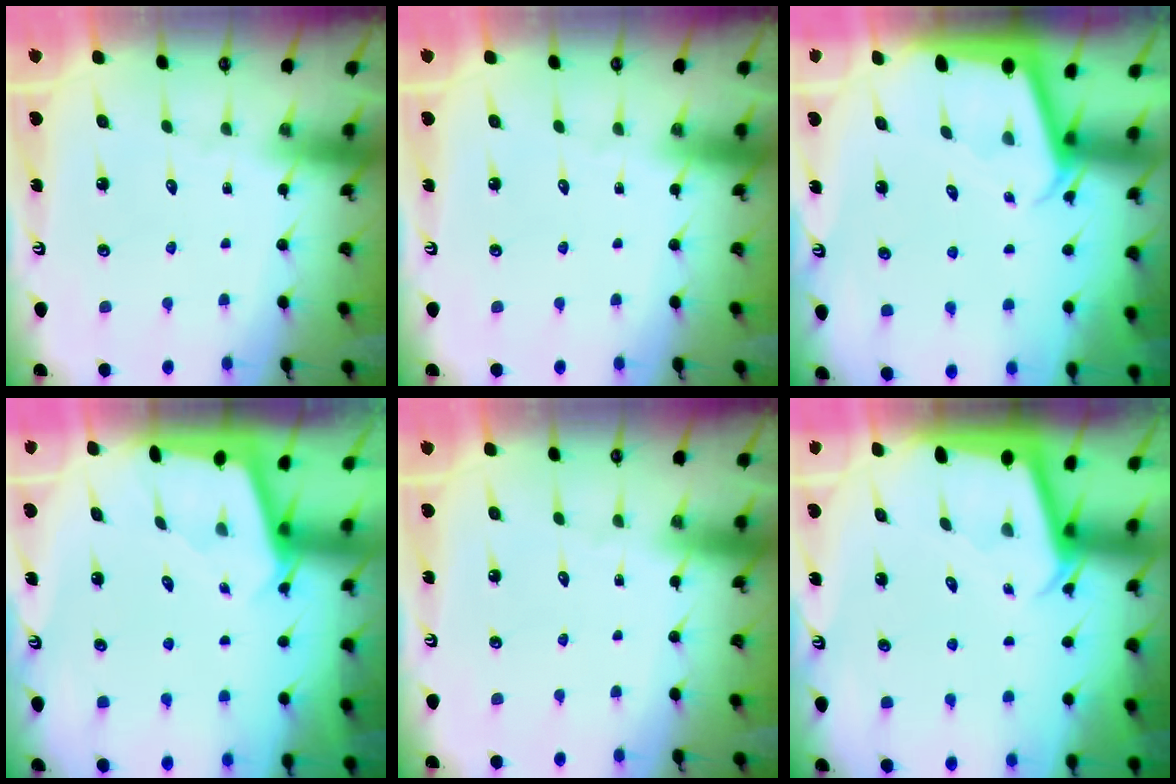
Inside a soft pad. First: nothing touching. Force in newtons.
{"total": 0.0}
{"total": 2.1, "press": 2.1, "slide": 0.2}
{"total": 1.9, "press": 1.9, "slide": 0.2}
{"total": 0.0}
{"total": 2.2, "press": 2.2, "slide": 0.1}